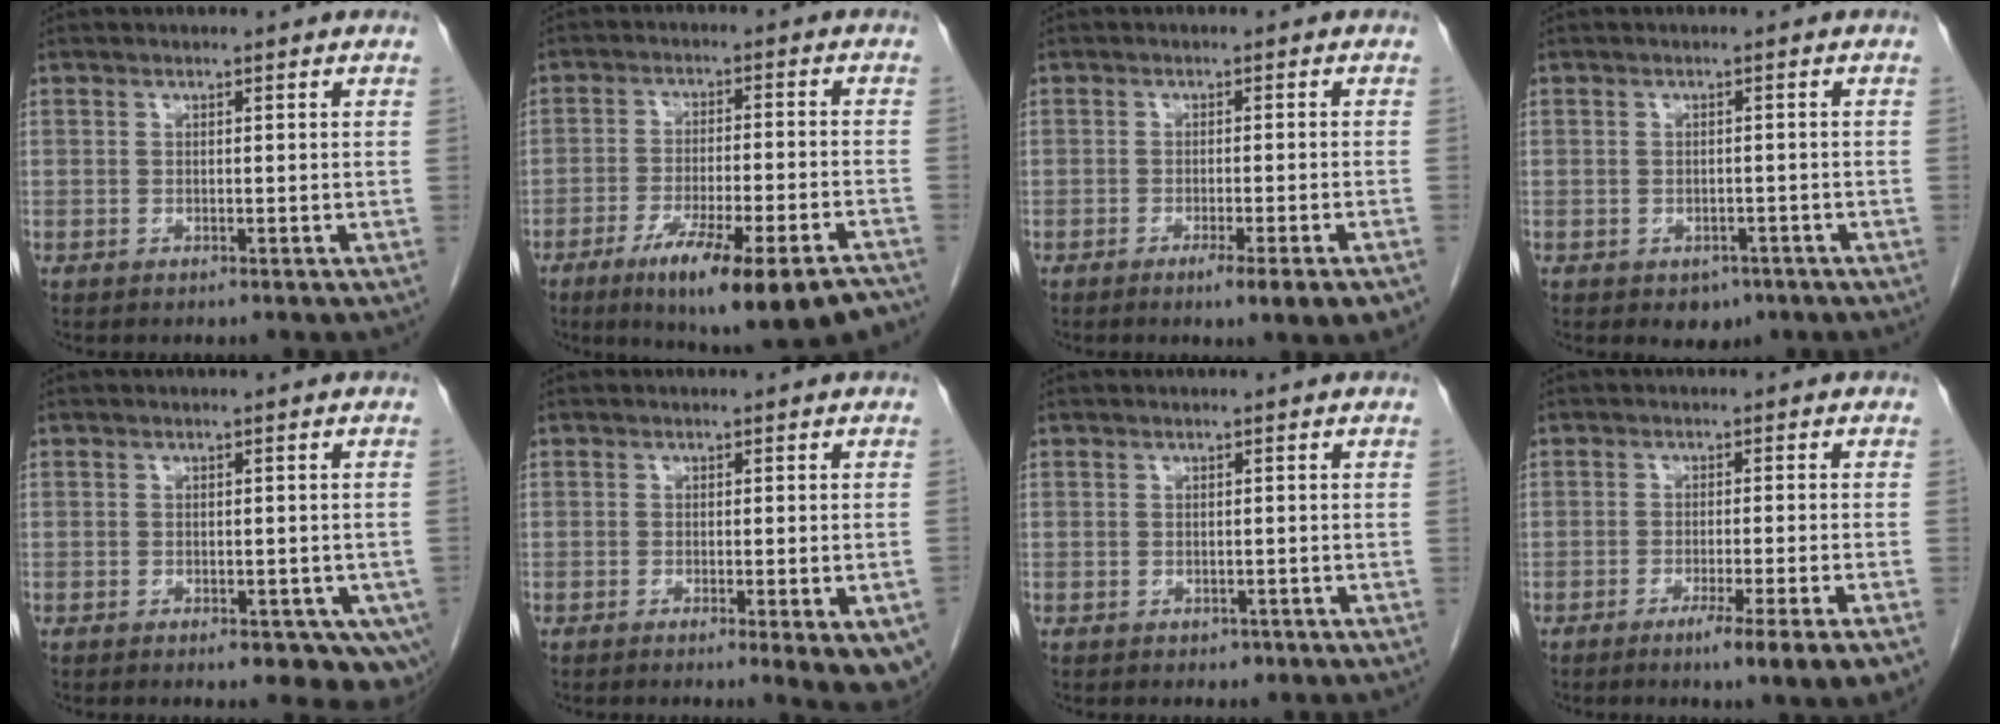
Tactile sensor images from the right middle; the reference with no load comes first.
{"total": 18.0, "force": [-13.1, 2.0, 12.2], "torque": [-0.135, -0.015, -0.196]}
{"total": 6.5, "force": [-4.0, -0.5, 5.1], "torque": [-0.053, -0.016, -0.054]}
{"total": 2.8, "force": [-1.6, 1.9, 1.3], "torque": [-0.010, 0.003, -0.011]}
{"total": 9.3, "force": [-5.3, 4.5, 6.2], "torque": [-0.059, -0.015, -0.066]}
{"total": 7.7, "force": [-4.5, 1.4, 6.0], "torque": [-0.047, -0.017, -0.063]}
{"total": 0.8, "force": [-0.4, 0.6, 0.3], "torque": [-0.004, 0.001, -0.003]}
{"total": 8.0, "force": [-4.7, -1.0, 6.4], "torque": [-0.080, -0.020, -0.068]}